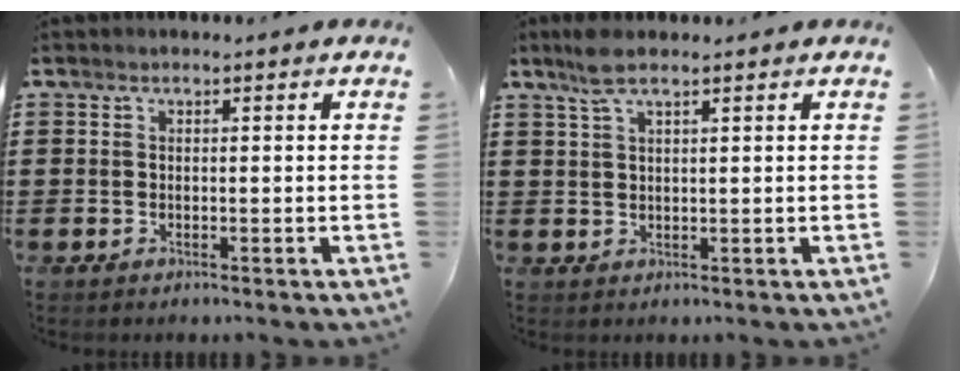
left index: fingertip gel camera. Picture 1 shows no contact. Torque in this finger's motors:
{"motor_torque": [0.44, 0.47, 0.27, 0.04]}